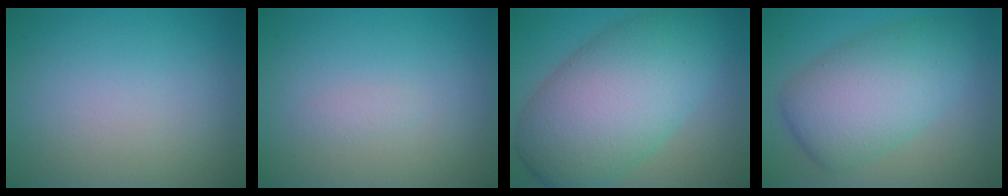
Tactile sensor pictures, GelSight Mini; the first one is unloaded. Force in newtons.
{"total": 0.6, "press": 0.6, "slide": 0.0}
{"total": 11.4, "press": 11.4, "slide": 0.1}
{"total": 7.6, "press": 7.6, "slide": 0.2}